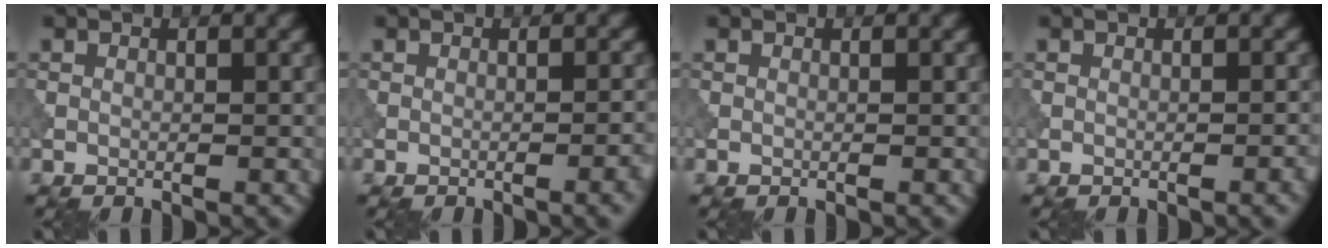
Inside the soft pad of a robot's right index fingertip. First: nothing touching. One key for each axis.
{"total": 2.2, "fx": -0.8, "fy": 0.5, "fz": 1.9, "tx": -0.019, "ty": 0.005, "tz": -0.012}
{"total": 0.0}
{"total": 1.2, "fx": -0.5, "fy": 0.2, "fz": 1.1, "tx": -0.011, "ty": 0.002, "tz": -0.008}